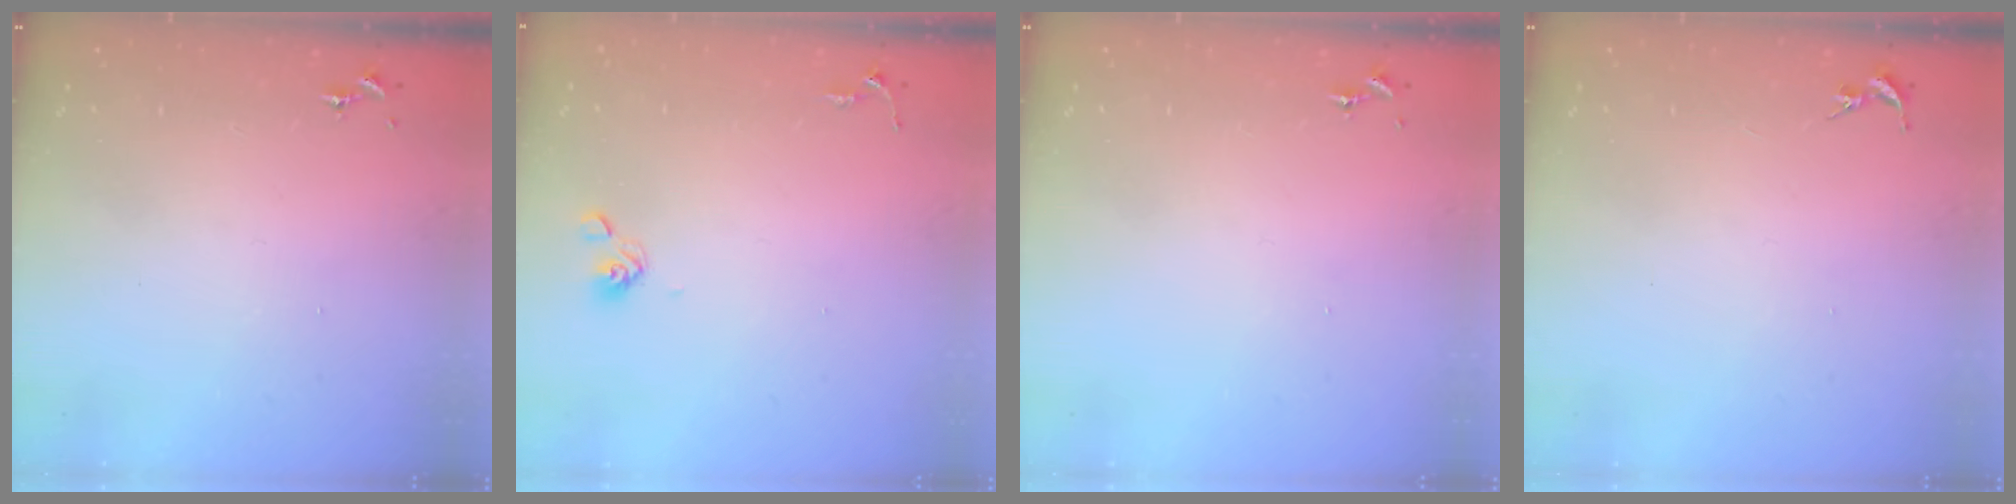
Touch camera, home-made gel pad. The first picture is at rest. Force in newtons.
{"total": 5.7, "press": 5.3, "slide": 2.1}
{"total": 0.0}
{"total": 0.0}